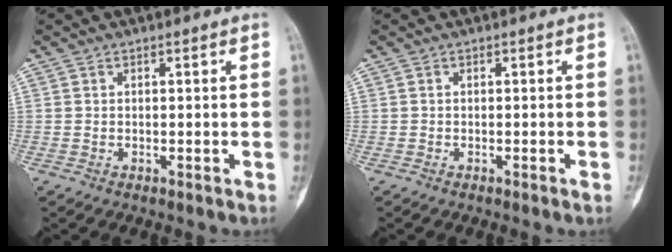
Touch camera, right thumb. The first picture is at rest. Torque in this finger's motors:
{"motor_torque": [-0.08, -0.18, -0.17, 0.10, -0.04]}